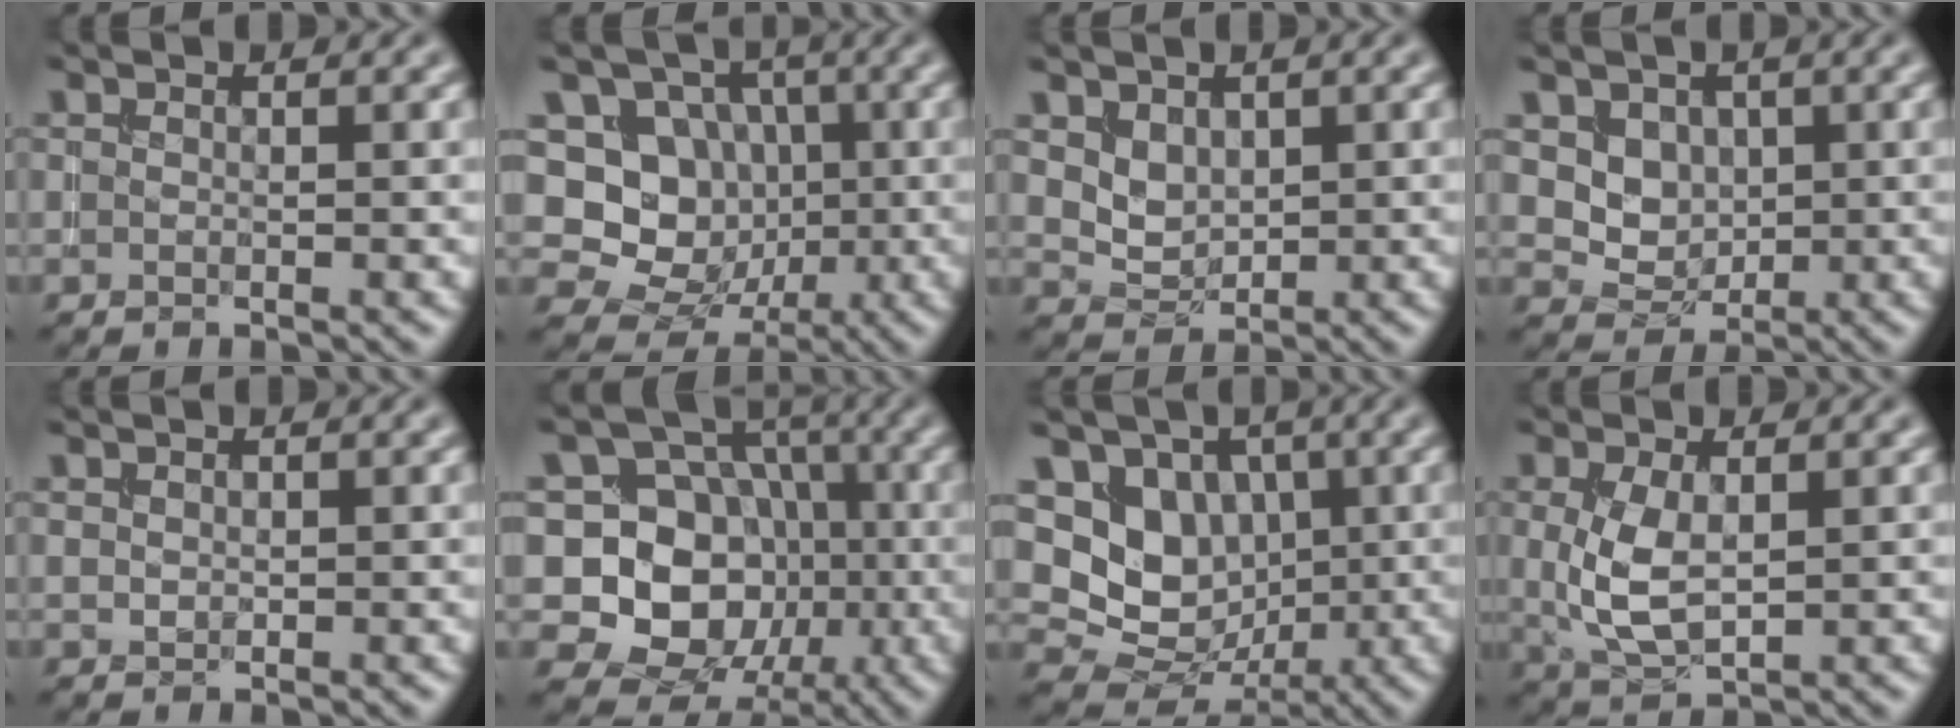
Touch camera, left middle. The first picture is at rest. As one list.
[{"total": 10.2, "force": [0.1, 9.4, 4.1], "torque": [-0.075, 0.022, -0.023]}, {"total": 2.2, "force": [1.0, 1.7, 1.1], "torque": [-0.024, -0.011, 0.024]}, {"total": 3.6, "force": [1.3, 2.9, 1.7], "torque": [-0.043, -0.017, 0.047]}, {"total": 0.5, "force": [0.3, 0.4, 0.1], "torque": [0.001, -0.003, 0.009]}, {"total": 12.3, "force": [-1.5, 10.8, 5.7], "torque": [-0.094, 0.014, -0.056]}, {"total": 8.7, "force": [1.3, 7.4, 4.5], "torque": [-0.062, 0.009, 0.002]}, {"total": 4.3, "force": [0.4, 2.3, 3.6], "torque": [-0.084, 0.001, 0.014]}]